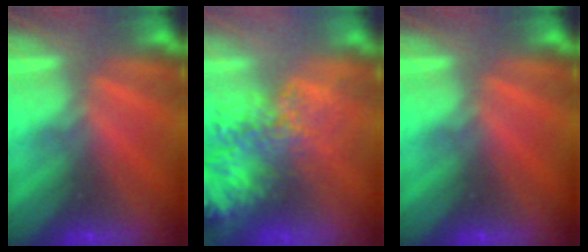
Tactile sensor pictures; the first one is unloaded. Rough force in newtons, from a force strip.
{"total": 8.8}
{"total": 0.0}